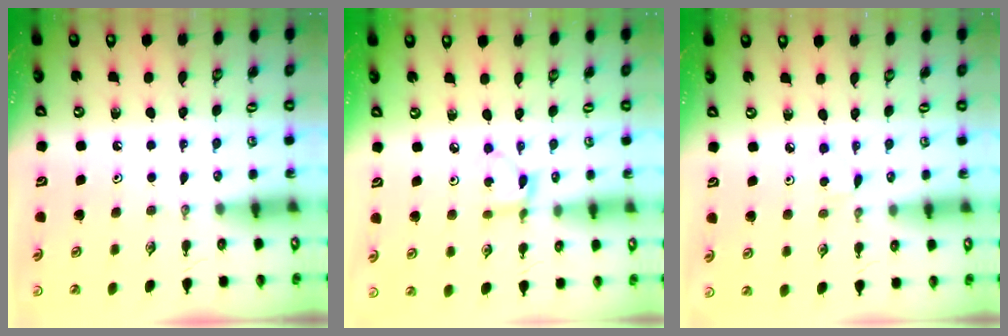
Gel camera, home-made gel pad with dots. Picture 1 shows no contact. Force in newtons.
{"total": 2.7, "press": 2.7, "slide": 0.2}
{"total": 2.3, "press": 2.3, "slide": 0.3}